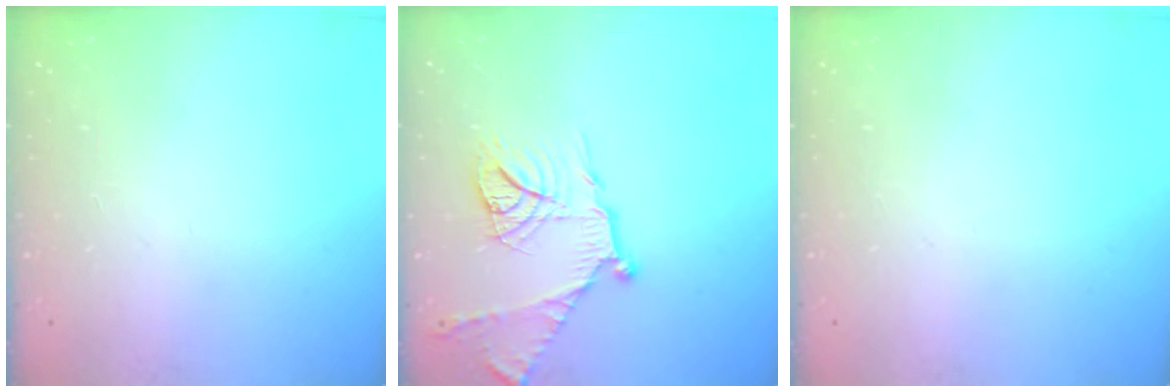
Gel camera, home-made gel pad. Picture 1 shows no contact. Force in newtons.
{"total": 16.0, "press": 16.0, "slide": 1.4}
{"total": 0.0}